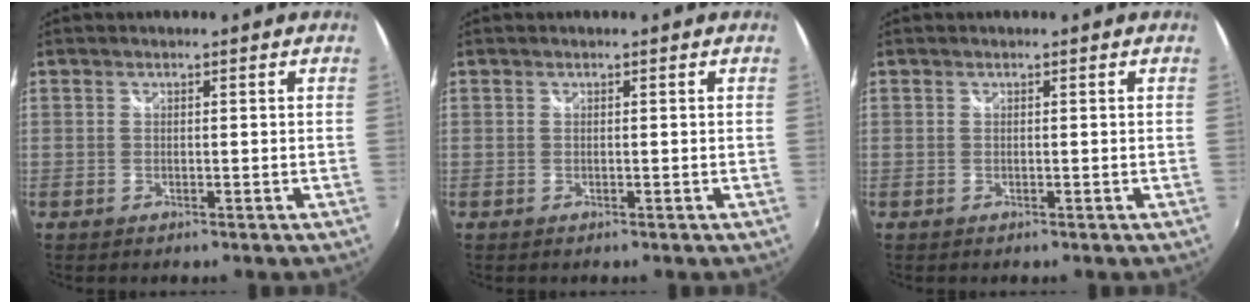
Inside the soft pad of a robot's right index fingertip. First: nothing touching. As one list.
[{"total": 0.0}, {"total": 0.0}]